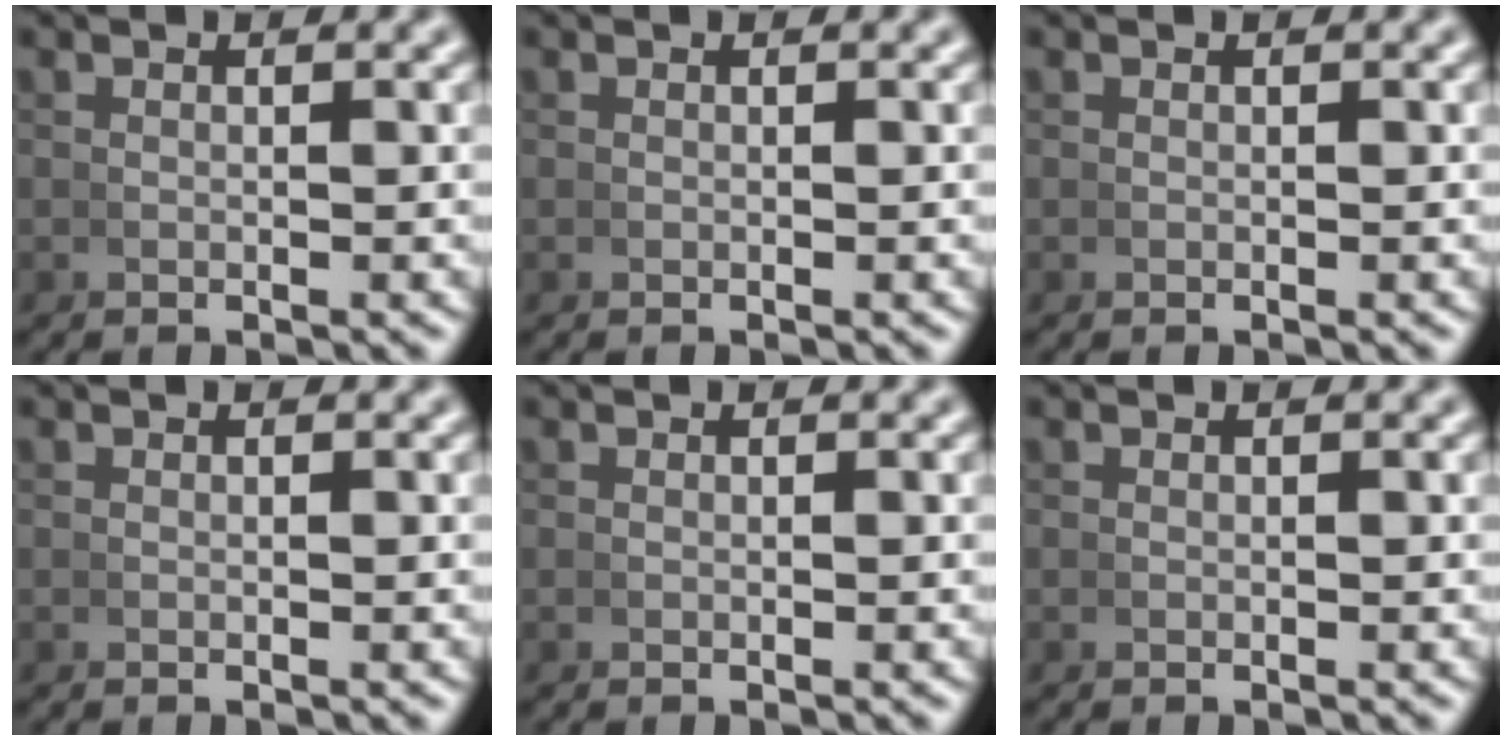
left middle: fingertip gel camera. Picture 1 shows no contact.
{"total": 0.0}
{"total": 0.0}
{"total": 0.0}
{"total": 0.0}
{"total": 0.0}